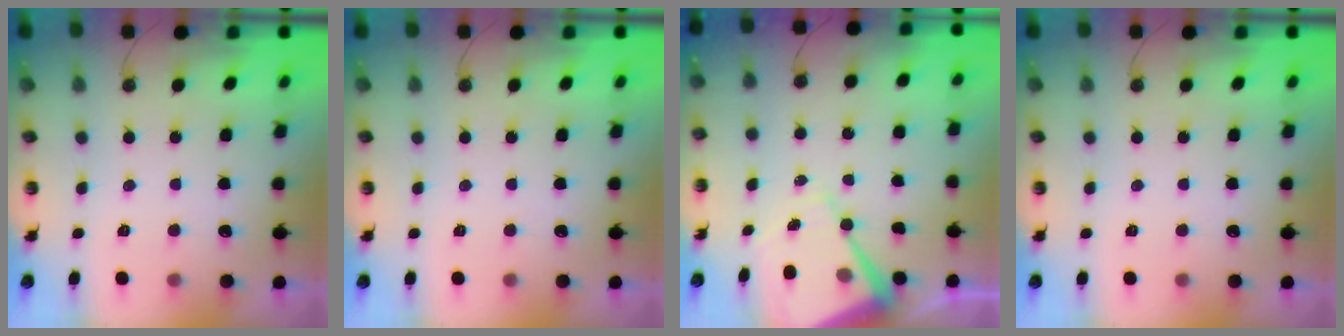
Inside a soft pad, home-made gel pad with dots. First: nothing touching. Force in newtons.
{"total": 0.0}
{"total": 10.7, "press": 10.6, "slide": 0.9}
{"total": 0.0}